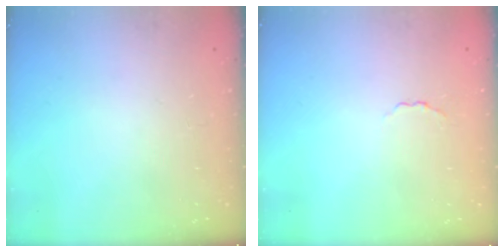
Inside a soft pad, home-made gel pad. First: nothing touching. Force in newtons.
{"total": 1.6, "press": 1.5, "slide": 0.5}